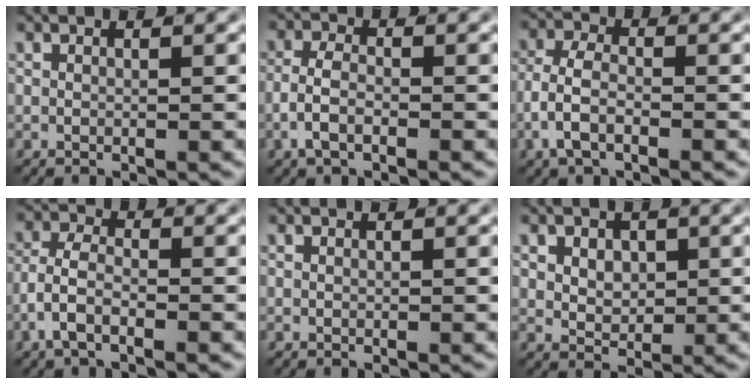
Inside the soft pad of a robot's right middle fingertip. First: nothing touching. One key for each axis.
{"total": 2.9, "fx": -1.1, "fy": 1.6, "fz": 2.2, "tx": -0.040, "ty": 0.001, "tz": -0.025}
{"total": 4.0, "fx": -1.4, "fy": 2.3, "fz": 2.9, "tx": -0.057, "ty": -0.002, "tz": -0.028}
{"total": 3.5, "fx": -1.6, "fy": 1.8, "fz": 2.6, "tx": -0.052, "ty": -0.002, "tz": -0.032}
{"total": 0.0}
{"total": 2.6, "fx": 0.5, "fy": 2.0, "fz": 1.7, "tx": -0.031, "ty": -0.020, "tz": 0.024}